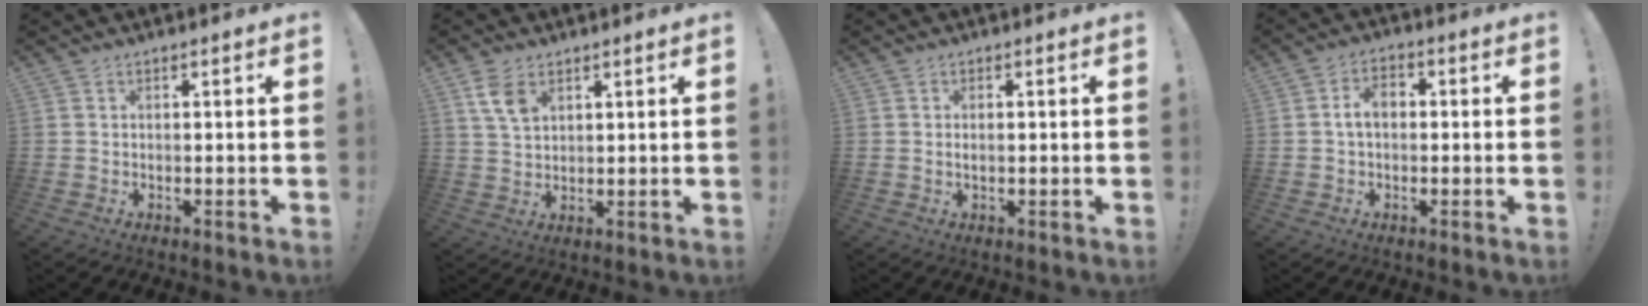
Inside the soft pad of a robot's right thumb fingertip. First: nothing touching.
{"total": 6.2, "force": [3.3, 3.5, 3.9], "torque": [-0.067, -0.013, 0.063]}
{"total": 1.1, "force": [0.0, 0.4, 1.1], "torque": [-0.023, 0.003, 0.000]}
{"total": 5.4, "force": [0.2, 3.3, 4.3], "torque": [-0.065, 0.009, 0.002]}